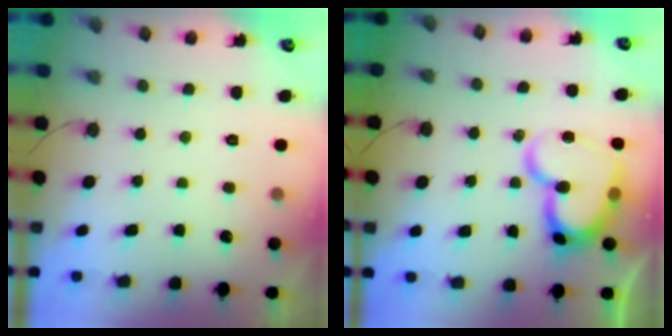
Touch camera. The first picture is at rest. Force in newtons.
{"total": 16.8, "press": 16.7, "slide": 1.9}